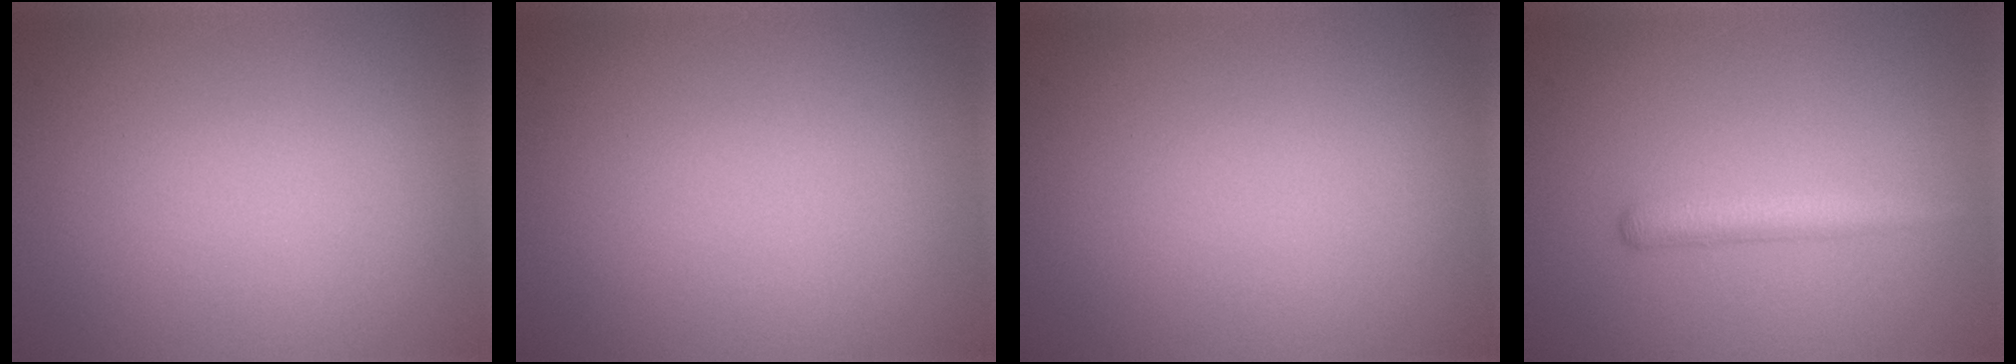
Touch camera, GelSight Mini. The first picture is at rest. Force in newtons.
{"total": 0.0}
{"total": 0.0}
{"total": 2.5, "press": 2.5, "slide": 0.1}